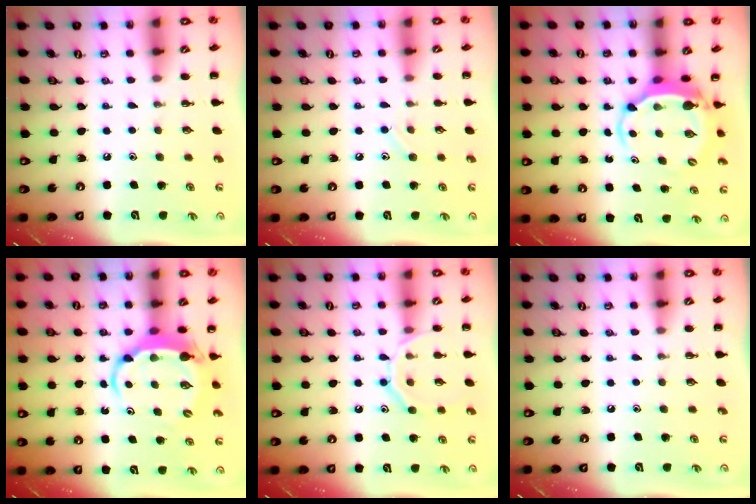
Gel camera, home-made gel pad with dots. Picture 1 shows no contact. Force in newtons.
{"total": 5.8, "press": 5.5, "slide": 1.9}
{"total": 5.4, "press": 5.2, "slide": 1.3}
{"total": 6.7, "press": 6.6, "slide": 1.3}
{"total": 11.4, "press": 11.3, "slide": 1.3}
{"total": 0.0}